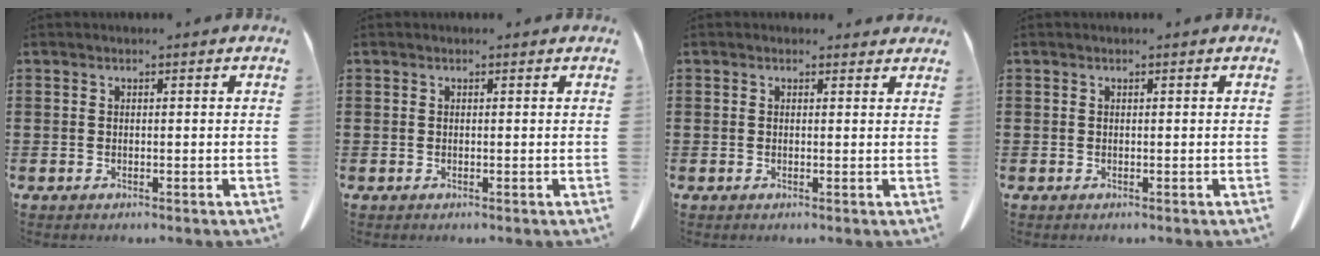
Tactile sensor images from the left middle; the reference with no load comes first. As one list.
[{"total": 0.0}, {"total": 0.8, "force": [0.6, 0.4, 0.2], "torque": [0.001, 0.002, 0.010]}, {"total": 0.0}]